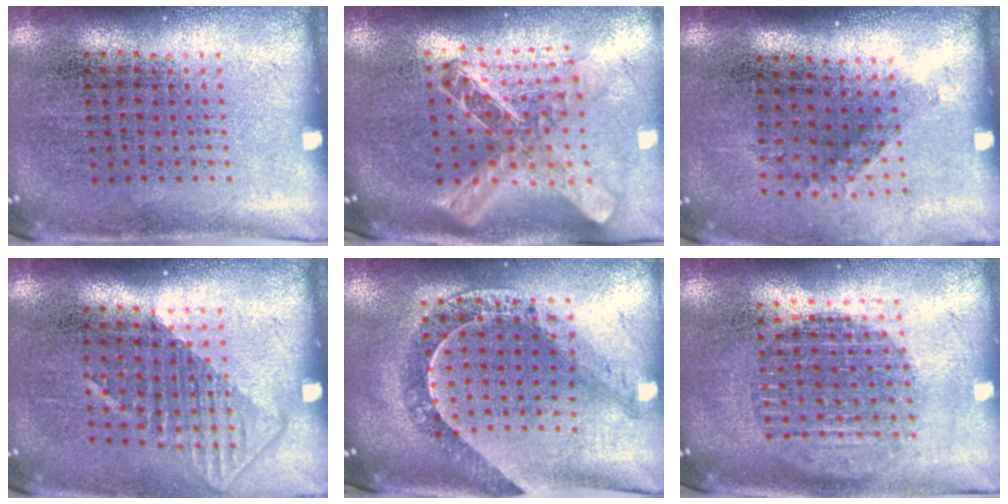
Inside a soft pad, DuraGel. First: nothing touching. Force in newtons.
{"total": 2.6, "press": 2.0, "slide": 1.7}
{"total": 1.3, "press": 0.9, "slide": 0.9}
{"total": 1.4, "press": 1.1, "slide": 0.9}
{"total": 1.0, "press": 1.0, "slide": 0.3}
{"total": 1.7, "press": 1.4, "slide": 0.9}